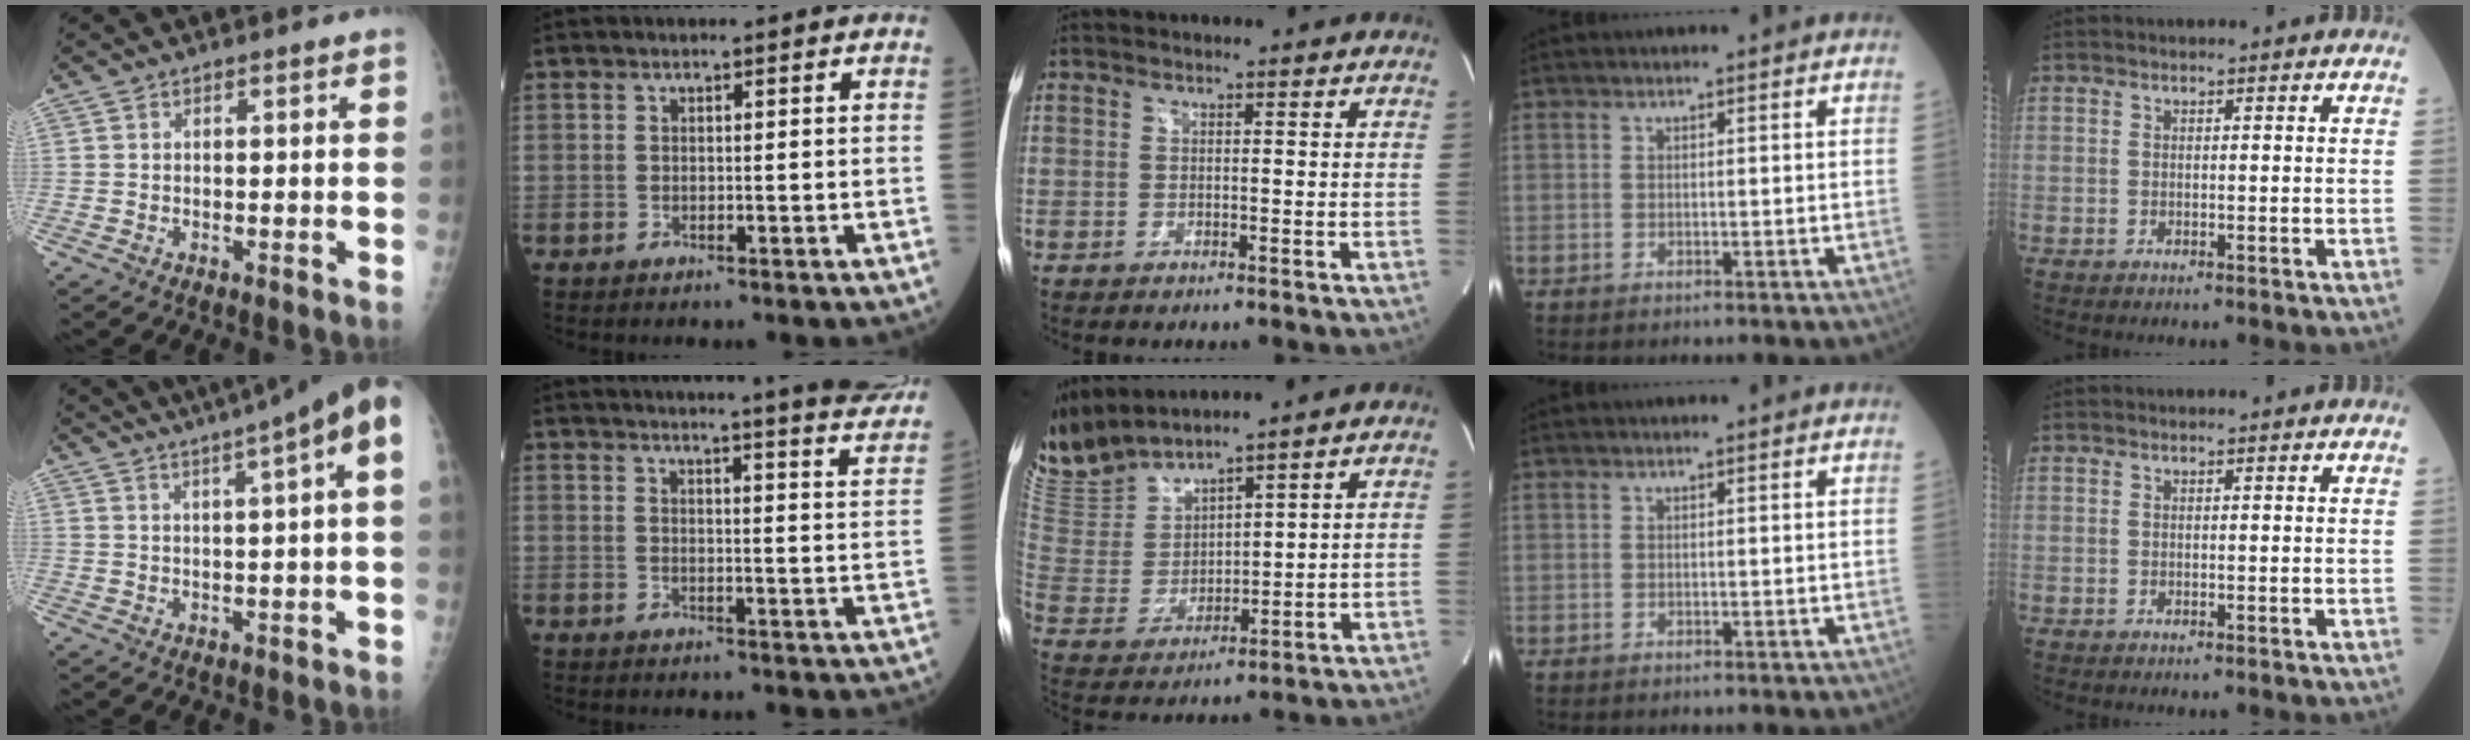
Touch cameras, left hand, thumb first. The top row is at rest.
{"thumb": {"total": 13.2, "force": [7.1, 0.3, 11.2], "torque": [-0.161, 0.026, 0.090]}, "index": {"total": 22.5, "force": [20.7, 0.2, 8.9], "torque": [-0.122, -0.067, 0.237]}, "middle": {"total": 12.2, "force": [11.5, 1.0, 3.8], "torque": [-0.096, 0.000, 0.251]}}